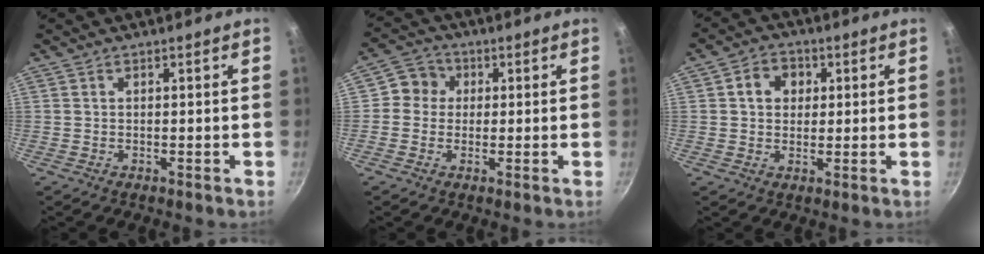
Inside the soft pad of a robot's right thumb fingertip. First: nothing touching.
{"total": 5.1, "force": [0.6, 4.9, 1.5], "torque": [0.007, 0.010, -0.006]}
{"total": 5.9, "force": [1.5, 4.9, 2.9], "torque": [-0.023, 0.005, 0.016]}